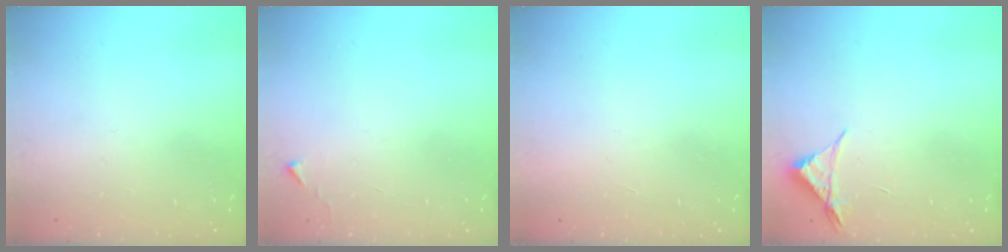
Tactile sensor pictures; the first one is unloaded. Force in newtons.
{"total": 2.7, "press": 2.6, "slide": 0.4}
{"total": 1.7, "press": 1.7, "slide": 0.1}
{"total": 3.5, "press": 3.5, "slide": 0.6}